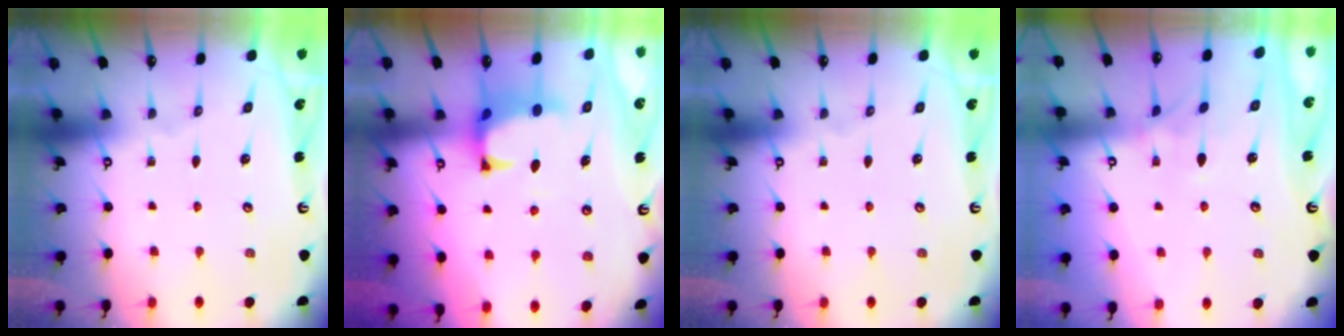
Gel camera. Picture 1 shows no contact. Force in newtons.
{"total": 1.0, "press": 0.1, "slide": 1.0}
{"total": 0.0}
{"total": 2.8, "press": 2.7, "slide": 0.8}